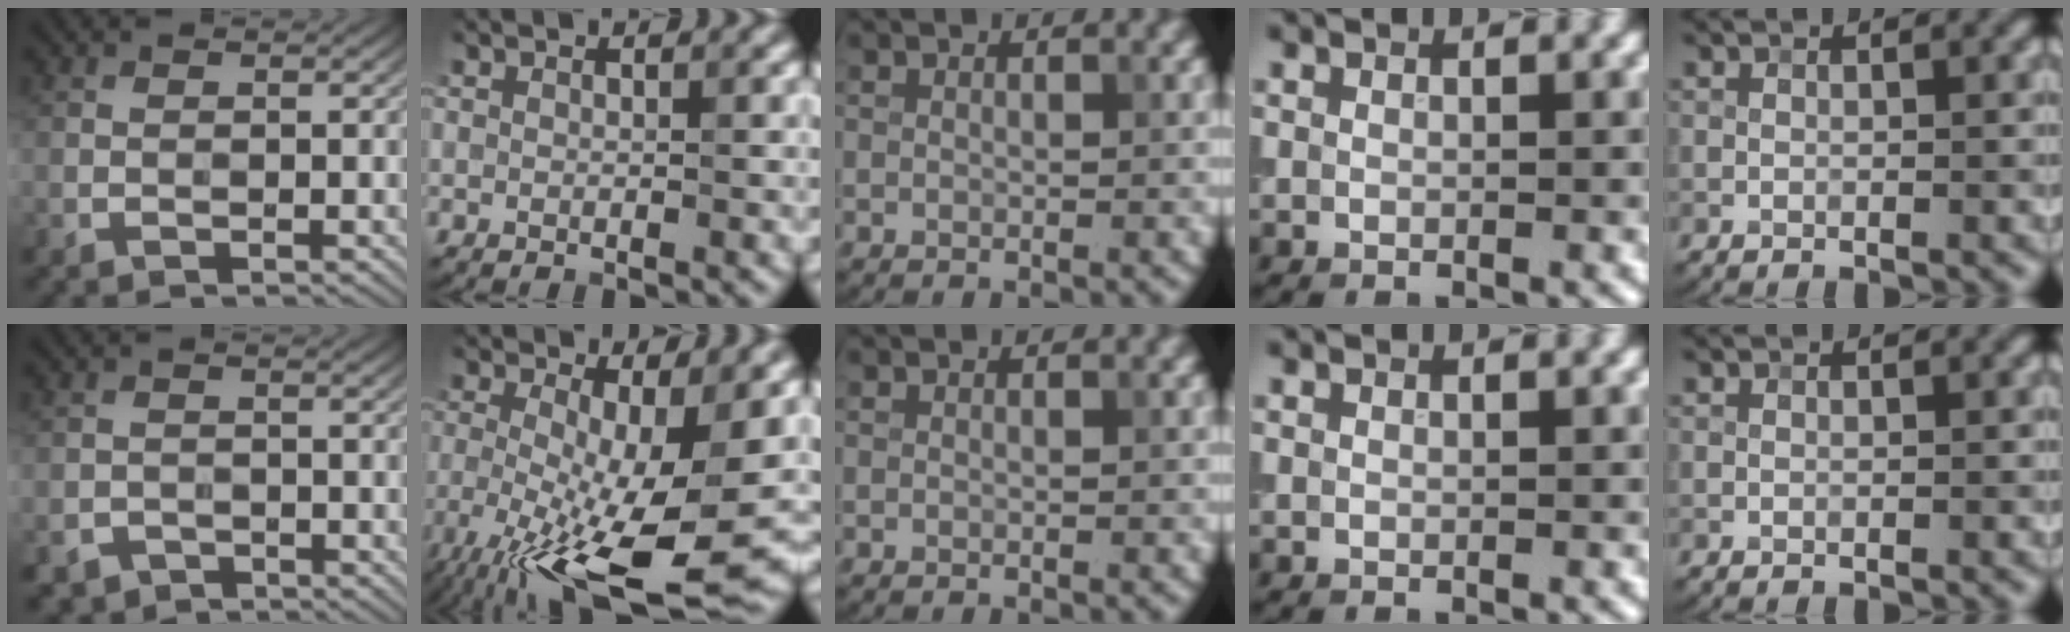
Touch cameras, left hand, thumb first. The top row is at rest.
{"thumb": {"total": 2.4, "force": [-1.7, 1.6, 0.4], "torque": [-0.003, -0.005, -0.034]}, "index": {"total": 13.3, "force": [-4.0, 4.1, 12.1], "torque": [-0.208, -0.027, -0.065]}}